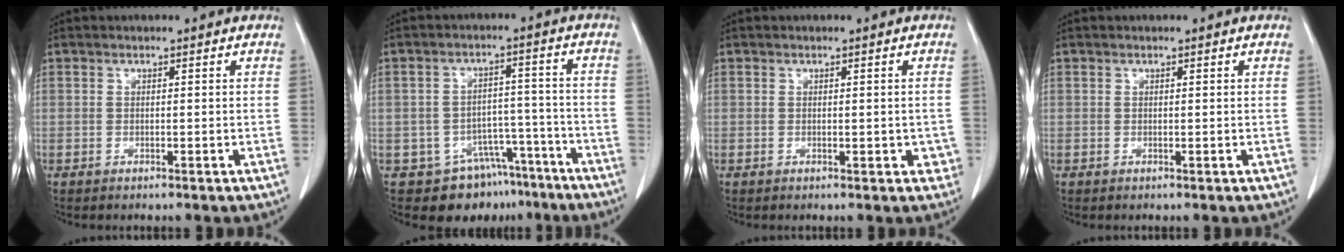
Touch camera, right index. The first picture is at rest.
{"total": 9.6, "force": [-6.7, 6.7, 1.7], "torque": [-0.004, 0.044, -0.089]}
{"total": 2.5, "force": [-0.3, 1.4, 2.0], "torque": [-0.011, 0.002, 0.000]}
{"total": 0.0}